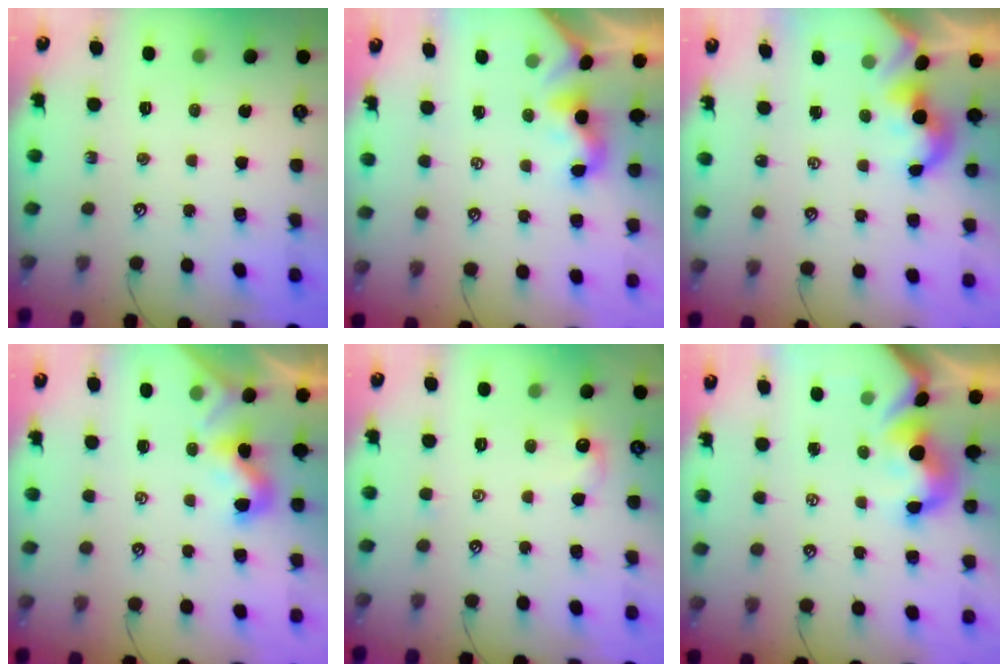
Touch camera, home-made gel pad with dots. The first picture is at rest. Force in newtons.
{"total": 2.0, "press": 1.9, "slide": 0.5}
{"total": 2.0, "press": 1.9, "slide": 0.4}
{"total": 0.0}
{"total": 1.6, "press": 1.5, "slide": 0.4}
{"total": 3.0, "press": 2.8, "slide": 1.0}